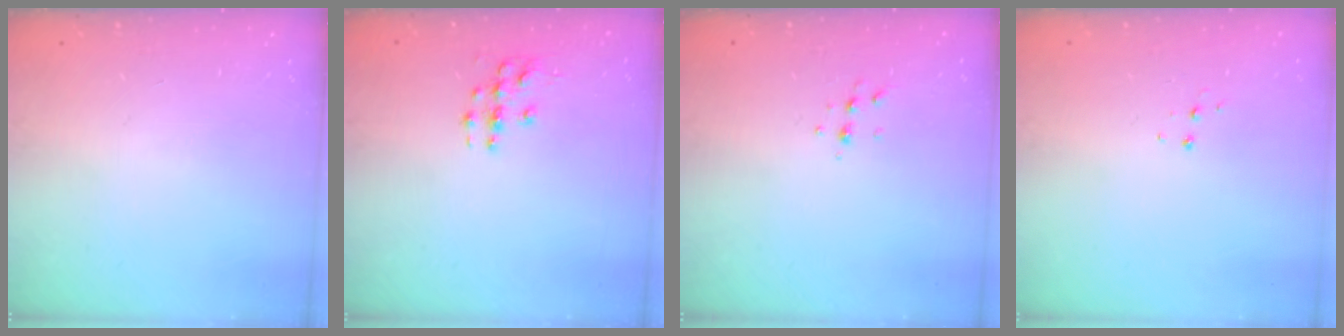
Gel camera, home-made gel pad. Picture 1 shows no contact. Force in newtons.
{"total": 4.2, "press": 4.2, "slide": 0.1}
{"total": 3.9, "press": 3.8, "slide": 1.2}
{"total": 3.7, "press": 3.7, "slide": 0.4}